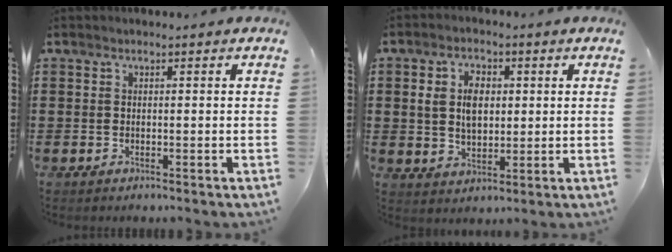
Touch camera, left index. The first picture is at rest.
{"total": 5.6, "force": [1.1, 3.8, 4.0], "torque": [-0.088, 0.009, 0.013]}